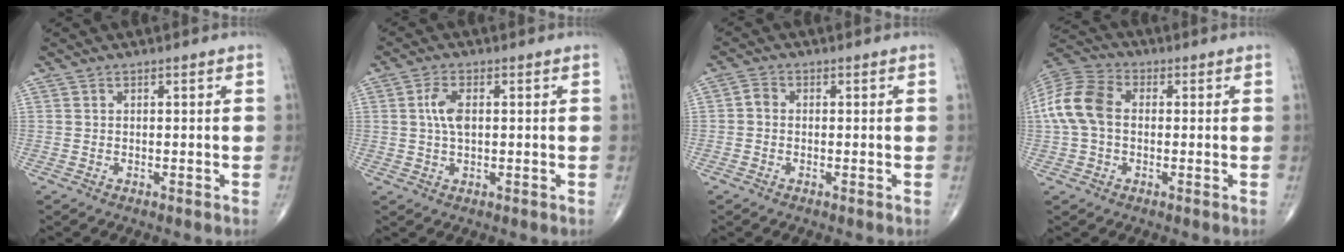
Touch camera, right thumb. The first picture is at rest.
{"total": 4.4, "force": [0.7, 2.1, 3.8], "torque": [-0.083, 0.001, 0.011]}
{"total": 1.8, "force": [-0.2, 1.4, 1.1], "torque": [-0.013, 0.003, -0.011]}
{"total": 11.3, "force": [0.3, 7.8, 8.2], "torque": [-0.176, 0.030, -0.003]}